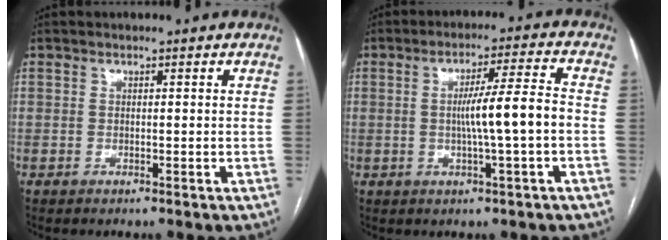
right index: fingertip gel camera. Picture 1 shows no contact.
{"total": 8.0, "force": [-1.0, -0.5, 8.0], "torque": [-0.132, 0.008, -0.015]}